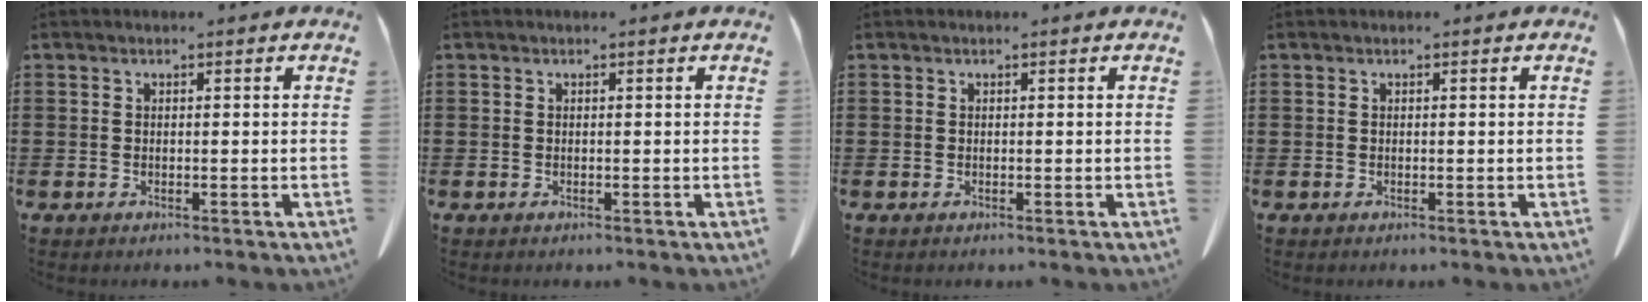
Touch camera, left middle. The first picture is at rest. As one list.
[{"total": 0.0}, {"total": 0.0}, {"total": 0.0}]